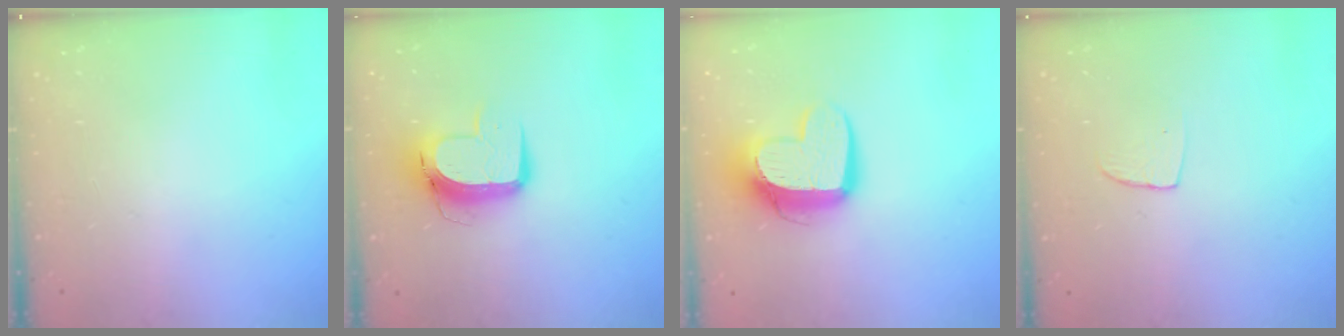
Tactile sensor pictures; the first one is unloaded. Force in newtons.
{"total": 10.4, "press": 10.4, "slide": 1.1}
{"total": 12.2, "press": 12.1, "slide": 0.8}
{"total": 4.9, "press": 4.8, "slide": 0.4}